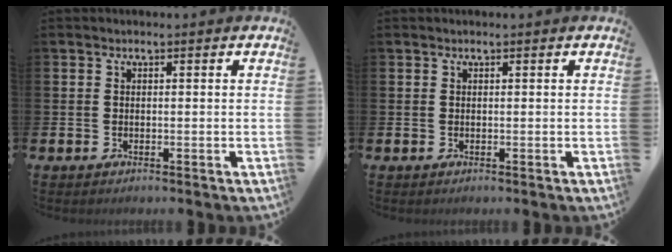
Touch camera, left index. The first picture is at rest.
{"total": 0.0}